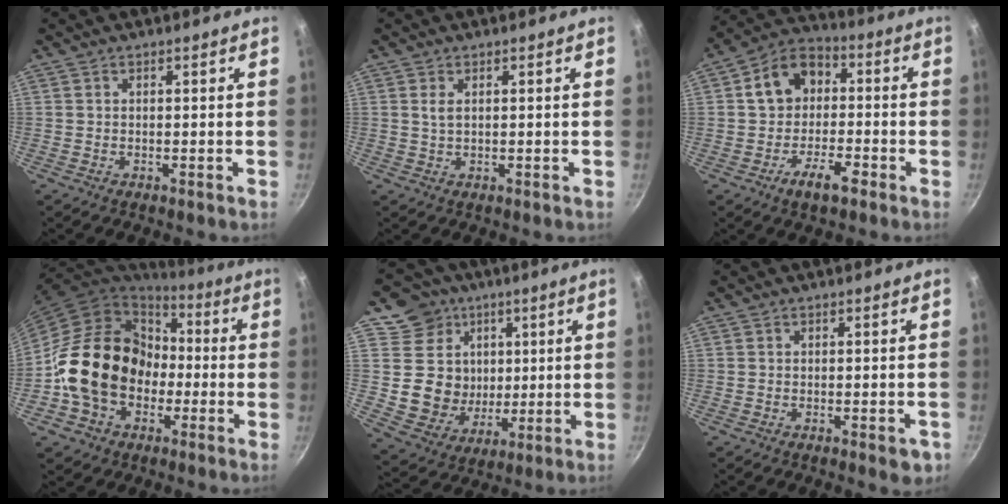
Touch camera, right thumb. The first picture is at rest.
{"total": 1.7, "force": [0.6, 0.9, 1.3], "torque": [-0.026, -0.003, 0.014]}
{"total": 11.5, "force": [-3.3, 8.0, 7.6], "torque": [-0.092, 0.041, -0.075]}
{"total": 19.7, "force": [-2.6, 15.8, 11.4], "torque": [-0.171, 0.051, -0.039]}
{"total": 14.7, "force": [3.8, 13.3, 4.8], "torque": [-0.054, -0.017, 0.073]}
{"total": 3.3, "force": [-1.4, 1.3, 2.6], "torque": [-0.025, 0.003, -0.018]}